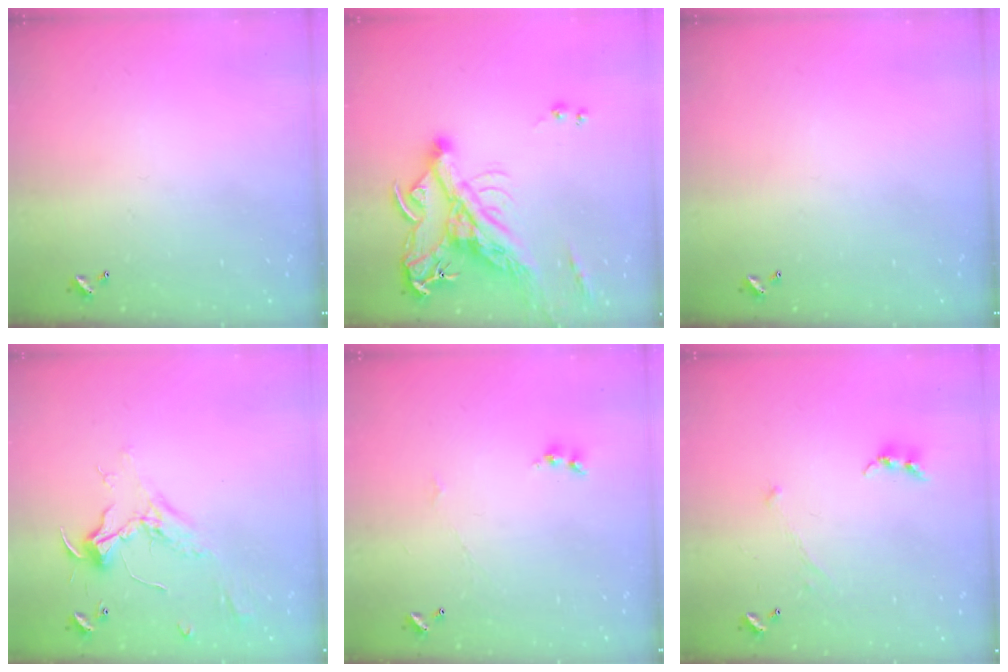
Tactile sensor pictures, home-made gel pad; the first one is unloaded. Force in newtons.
{"total": 15.7, "press": 15.4, "slide": 3.3}
{"total": 0.0}
{"total": 2.3, "press": 2.2, "slide": 0.8}
{"total": 1.2, "press": 1.1, "slide": 0.4}
{"total": 0.0}